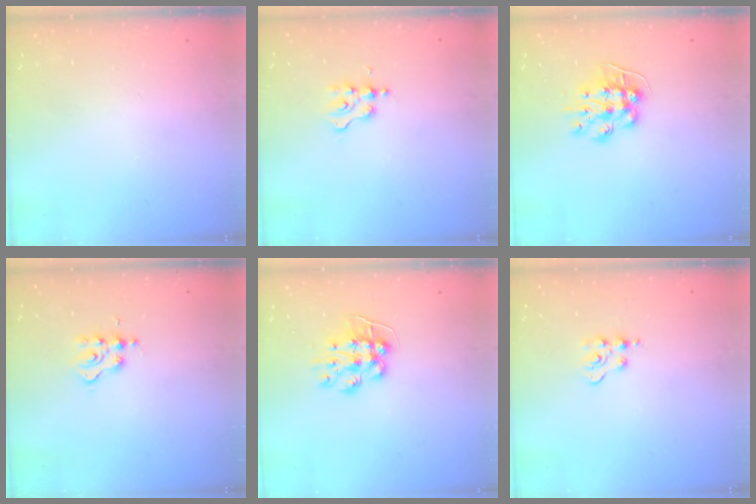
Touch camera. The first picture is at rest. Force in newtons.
{"total": 3.1, "press": 3.1, "slide": 0.4}
{"total": 9.8, "press": 9.8, "slide": 0.1}
{"total": 2.7, "press": 2.6, "slide": 0.4}
{"total": 9.8, "press": 9.8, "slide": 0.1}
{"total": 3.7, "press": 3.6, "slide": 0.5}